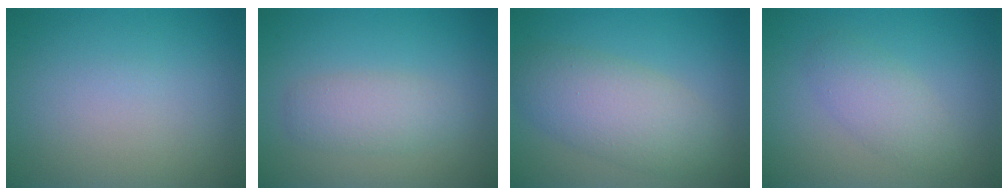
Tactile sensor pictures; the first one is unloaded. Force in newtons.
{"total": 2.7, "press": 2.7, "slide": 0.1}
{"total": 5.6, "press": 5.6, "slide": 0.2}
{"total": 2.8, "press": 2.8, "slide": 0.0}